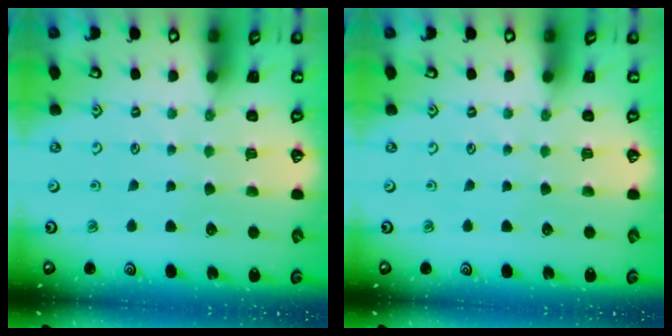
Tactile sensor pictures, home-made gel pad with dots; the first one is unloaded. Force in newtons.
{"total": 0.0}